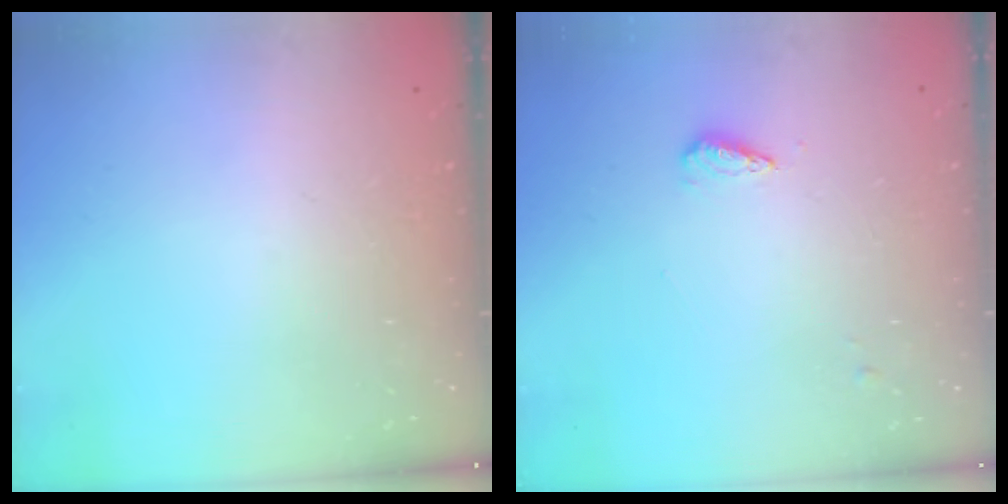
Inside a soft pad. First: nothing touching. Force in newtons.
{"total": 3.9, "press": 3.8, "slide": 0.4}